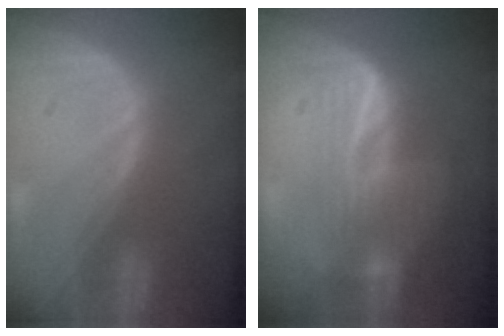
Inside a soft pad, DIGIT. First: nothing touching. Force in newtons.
{"total": 6.3, "press": 5.5, "slide": 3.1}